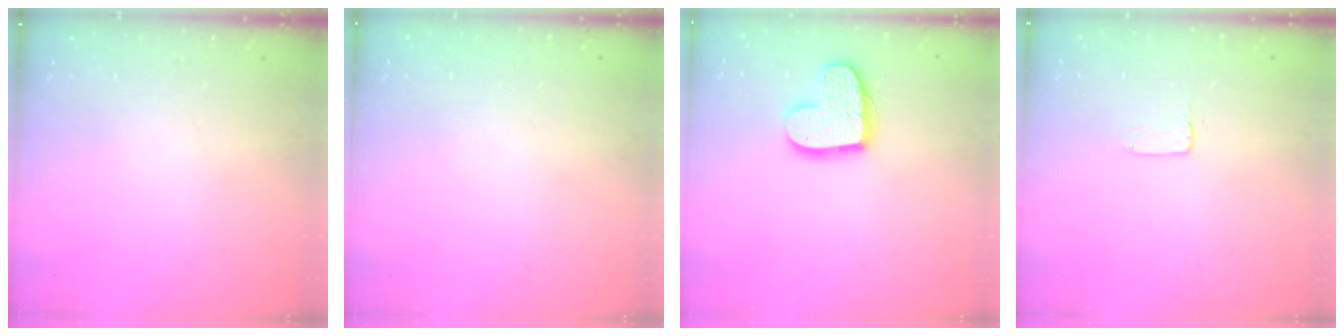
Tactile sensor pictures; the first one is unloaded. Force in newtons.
{"total": 0.0}
{"total": 14.5, "press": 14.5, "slide": 1.0}
{"total": 1.0, "press": 1.0, "slide": 0.1}